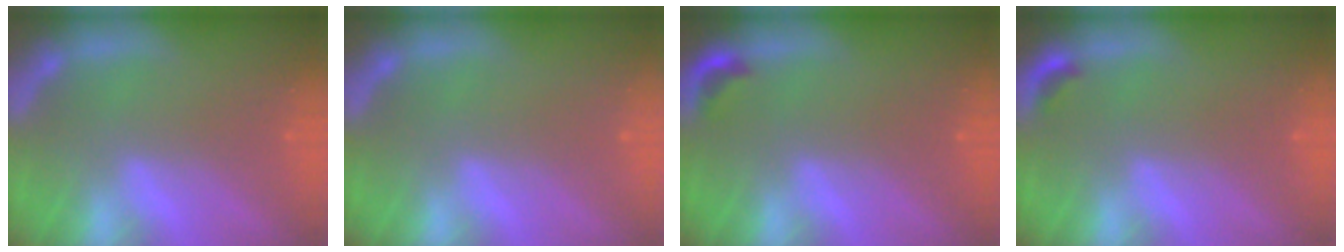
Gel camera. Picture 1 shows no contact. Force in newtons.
{"total": 0.0}
{"total": 1.4}
{"total": 0.9}